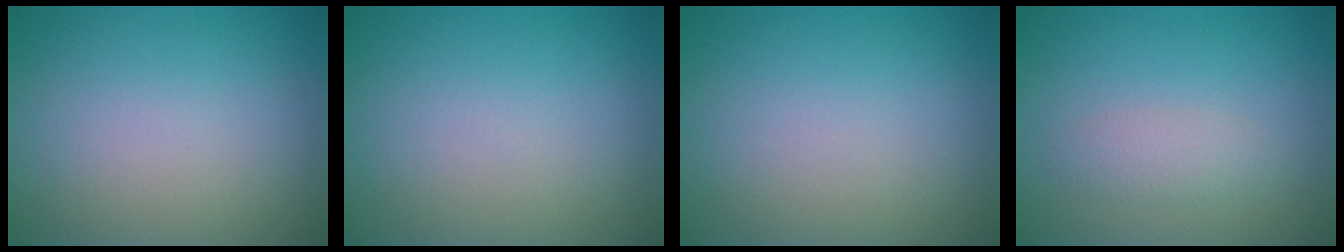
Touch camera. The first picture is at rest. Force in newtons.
{"total": 0.0}
{"total": 0.0}
{"total": 1.7, "press": 1.7, "slide": 0.1}